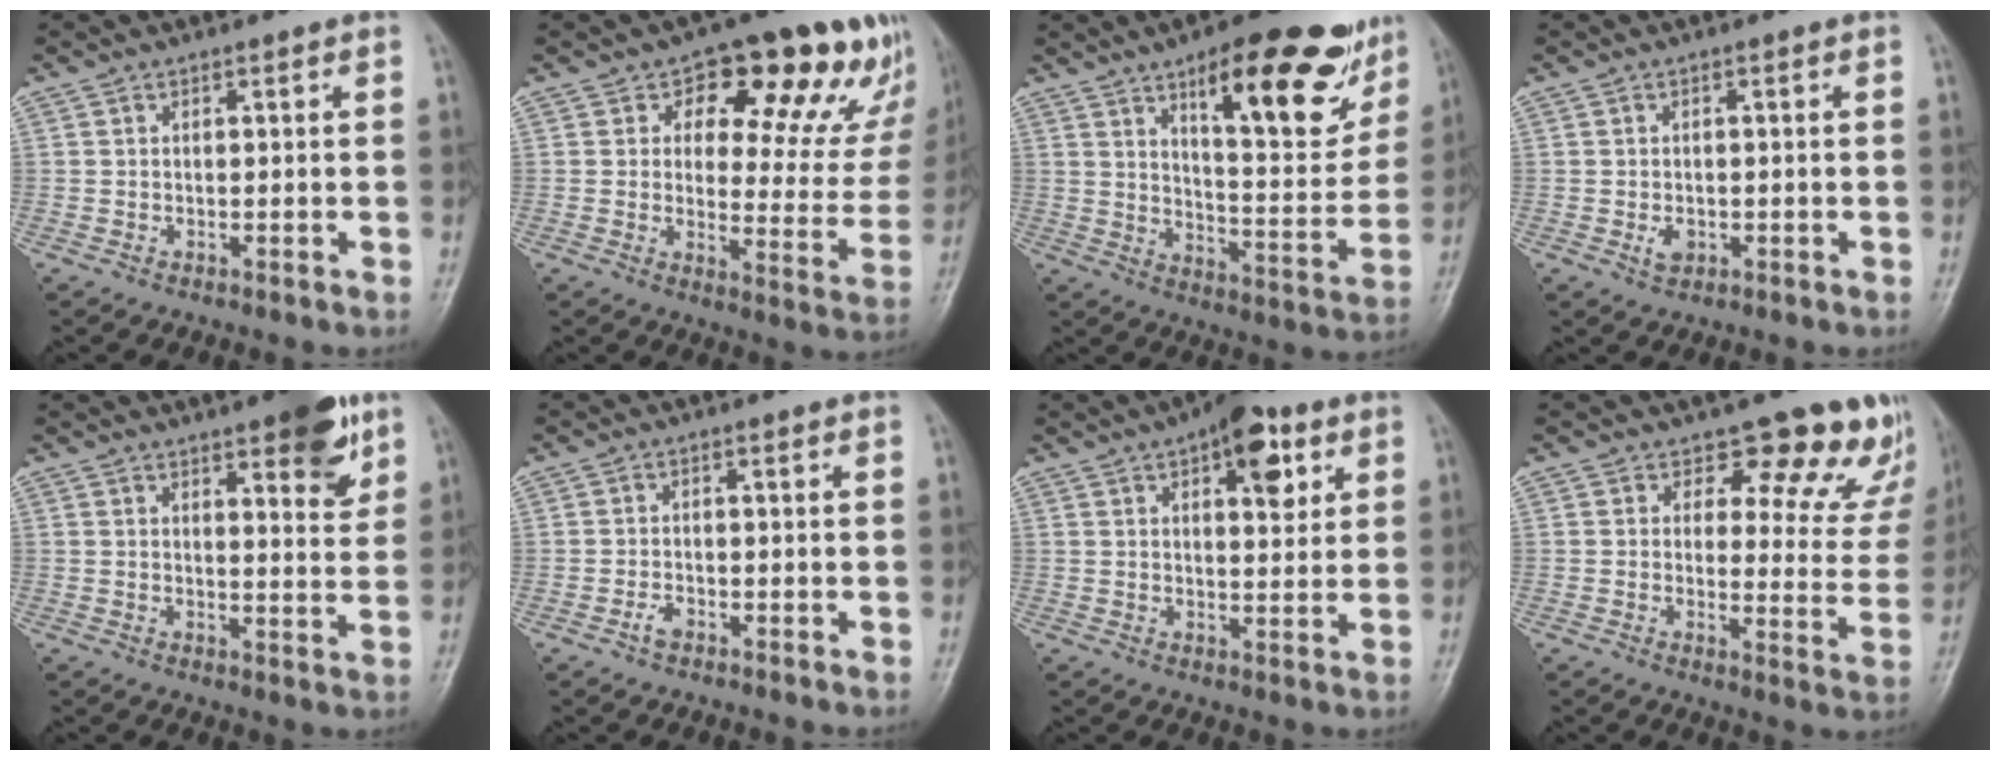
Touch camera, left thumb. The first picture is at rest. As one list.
[{"total": 19.0, "force": [10.8, 9.7, 12.4], "torque": [-0.088, -0.038, 0.131]}, {"total": 21.1, "force": [11.9, 7.2, 15.8], "torque": [-0.175, -0.055, 0.178]}, {"total": 2.5, "force": [-0.8, 1.8, 1.7], "torque": [-0.023, 0.002, -0.009]}, {"total": 9.2, "force": [5.3, 3.0, 7.0], "torque": [-0.071, -0.026, 0.067]}, {"total": 1.9, "force": [-1.2, 1.0, 1.1], "torque": [-0.022, 0.008, -0.024]}, {"total": 10.0, "force": [4.5, 4.5, 7.7], "torque": [-0.077, -0.012, 0.058]}, {"total": 14.1, "force": [11.5, 6.5, 5.0], "torque": [0.008, -0.078, 0.109]}]